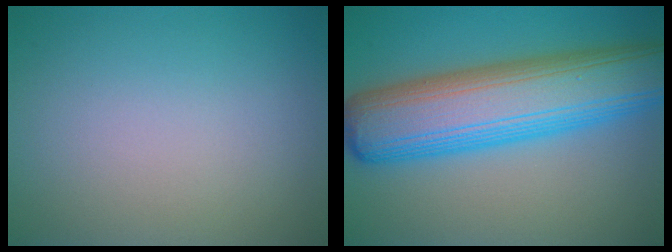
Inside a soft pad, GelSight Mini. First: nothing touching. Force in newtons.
{"total": 11.9, "press": 11.9, "slide": 0.2}